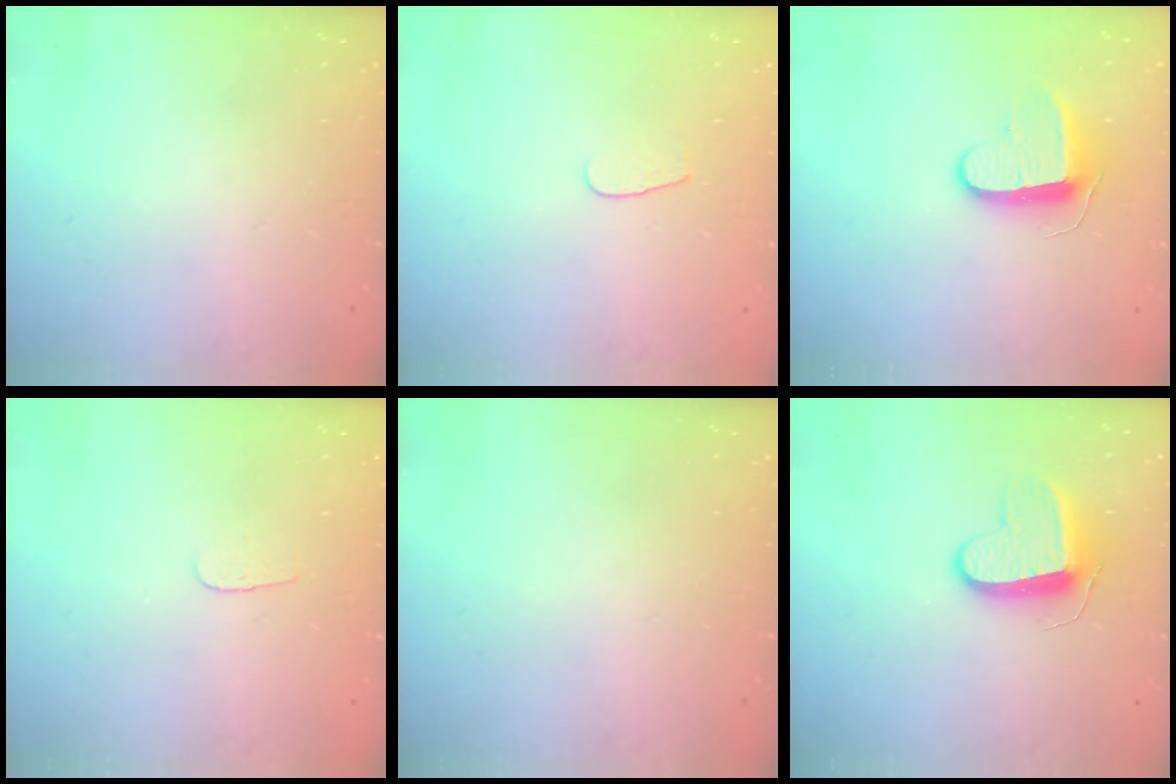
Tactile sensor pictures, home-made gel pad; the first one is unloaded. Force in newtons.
{"total": 4.2, "press": 4.2, "slide": 0.4}
{"total": 9.5, "press": 9.5, "slide": 0.6}
{"total": 2.9, "press": 2.8, "slide": 0.3}
{"total": 0.0}
{"total": 9.9, "press": 9.9, "slide": 0.2}